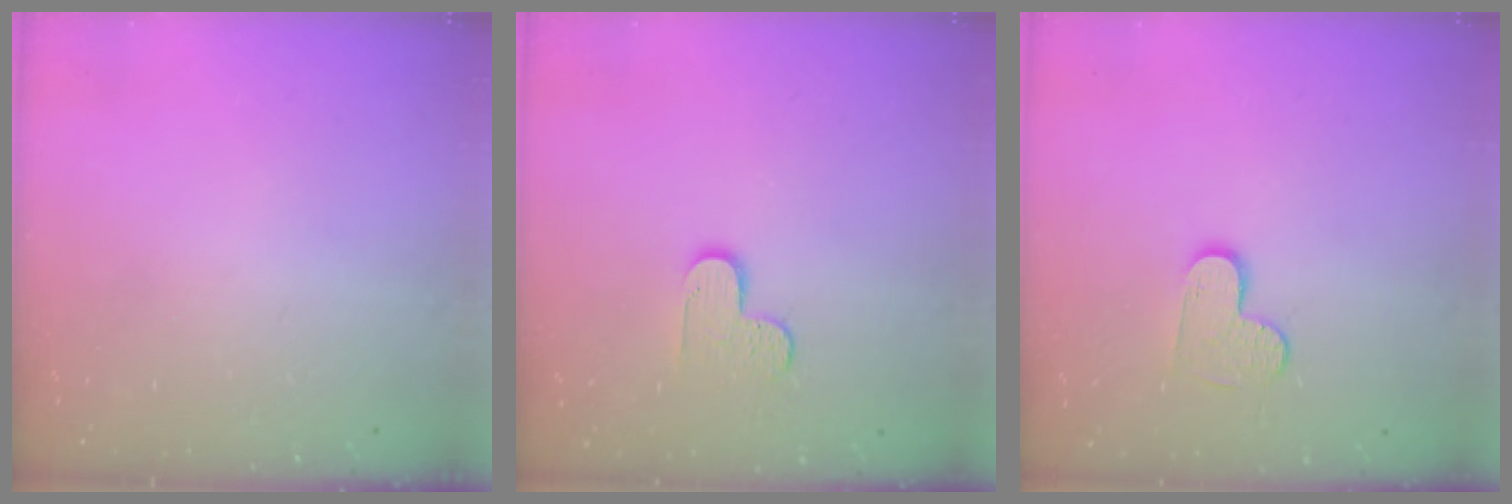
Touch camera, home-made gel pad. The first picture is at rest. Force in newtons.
{"total": 4.9, "press": 4.9, "slide": 0.2}
{"total": 6.3, "press": 6.3, "slide": 0.1}